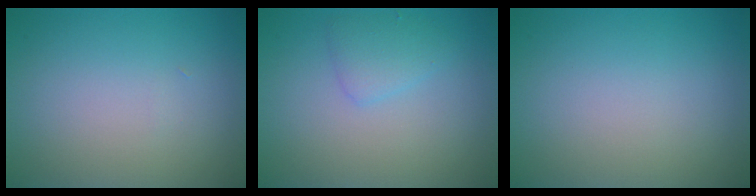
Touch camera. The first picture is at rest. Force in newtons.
{"total": 1.8, "press": 1.8, "slide": 0.1}
{"total": 0.0}